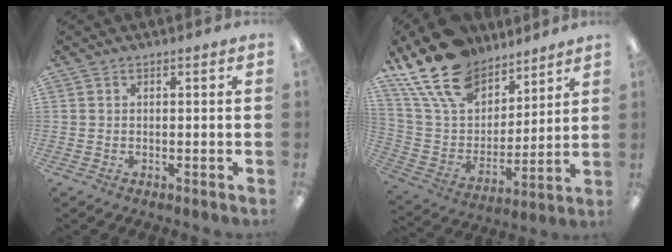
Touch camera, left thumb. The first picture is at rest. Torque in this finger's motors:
{"motor_torque": [0.54, 0.20, 1.19, -1.58, 0.40]}